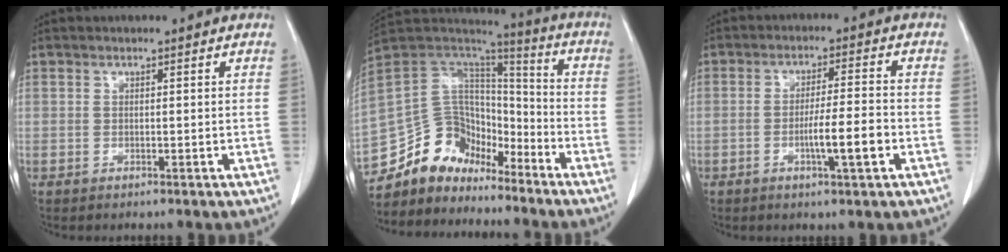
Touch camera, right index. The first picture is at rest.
{"total": 14.2, "force": [-11.8, 7.2, 3.3], "torque": [-0.054, 0.076, -0.215]}
{"total": 6.4, "force": [-2.1, 0.1, 6.1], "torque": [-0.102, -0.002, -0.034]}